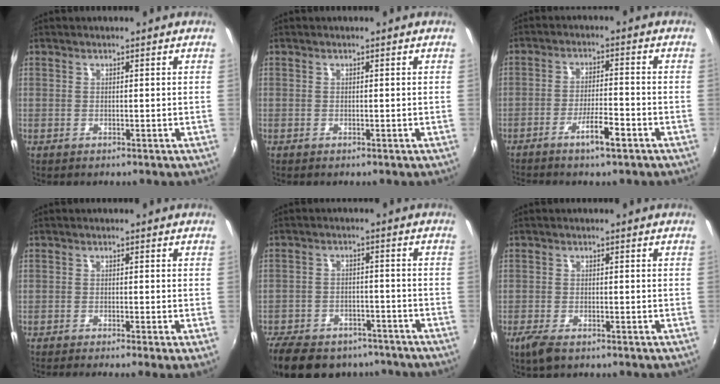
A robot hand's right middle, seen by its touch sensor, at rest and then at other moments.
{"total": 0.0}
{"total": 5.5, "force": [-3.8, 0.6, 4.0], "torque": [-0.085, -0.001, -0.065]}
{"total": 3.0, "force": [-2.0, -0.6, 2.2], "torque": [-0.045, -0.014, -0.038]}
{"total": 18.5, "force": [-14.5, 8.7, 7.6], "torque": [-0.185, 0.000, -0.206]}
{"total": 3.7, "force": [-2.5, 1.2, 2.4], "torque": [-0.058, -0.010, -0.048]}